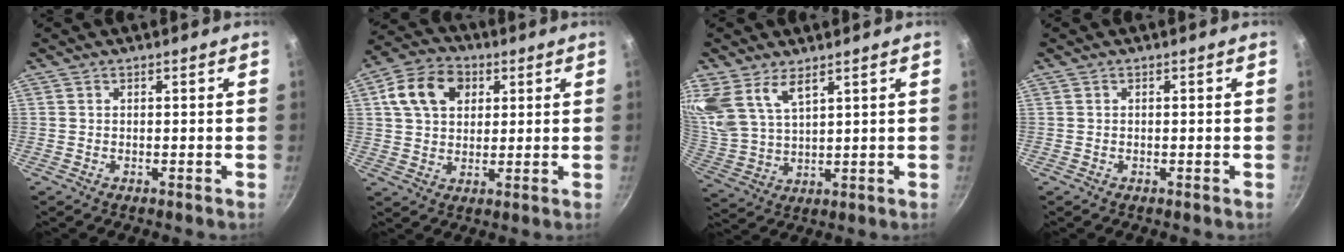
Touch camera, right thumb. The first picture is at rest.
{"total": 11.5, "force": [3.7, 8.4, 6.9], "torque": [-0.105, 0.005, 0.057]}
{"total": 12.6, "force": [6.9, 6.4, 8.3], "torque": [-0.187, -0.016, 0.153]}
{"total": 0.0}